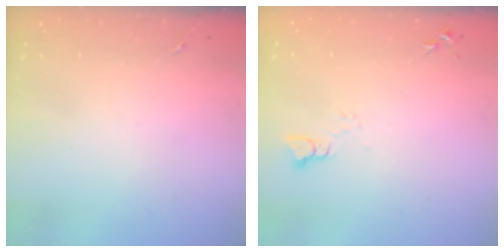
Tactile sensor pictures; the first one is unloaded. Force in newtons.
{"total": 2.5, "press": 2.5, "slide": 0.1}